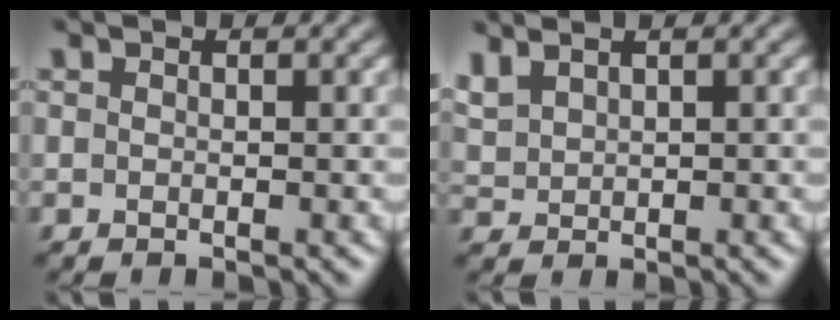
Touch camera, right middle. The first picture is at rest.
{"total": 2.2, "force": [1.7, 1.0, 1.1], "torque": [-0.035, 0.008, 0.041]}